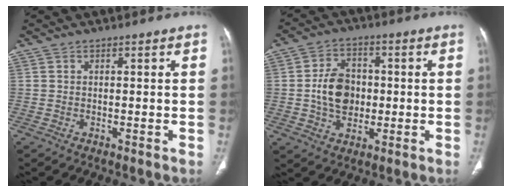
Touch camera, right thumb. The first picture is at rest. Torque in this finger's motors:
{"motor_torque": [0.89, 0.80, 1.16, -0.25, 0.04]}